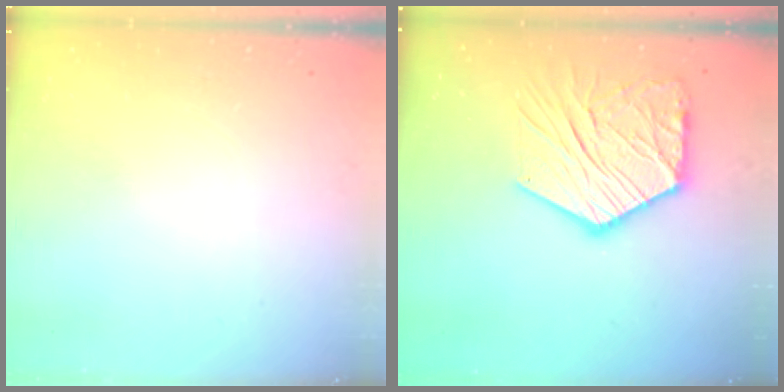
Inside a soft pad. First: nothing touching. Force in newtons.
{"total": 18.2, "press": 18.1, "slide": 1.6}